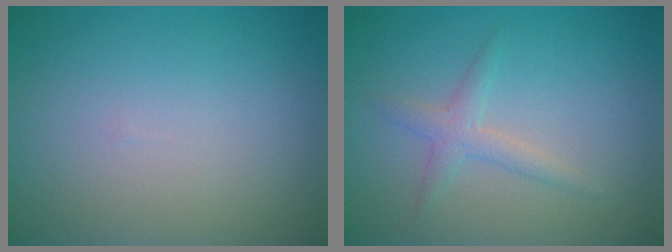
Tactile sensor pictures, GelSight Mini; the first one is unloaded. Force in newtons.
{"total": 1.8, "press": 1.8, "slide": 0.1}